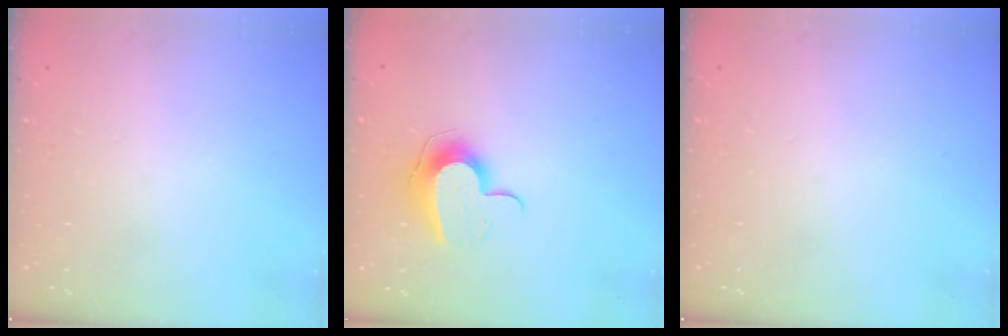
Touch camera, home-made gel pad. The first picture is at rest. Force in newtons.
{"total": 10.5, "press": 10.5, "slide": 0.1}
{"total": 0.0}